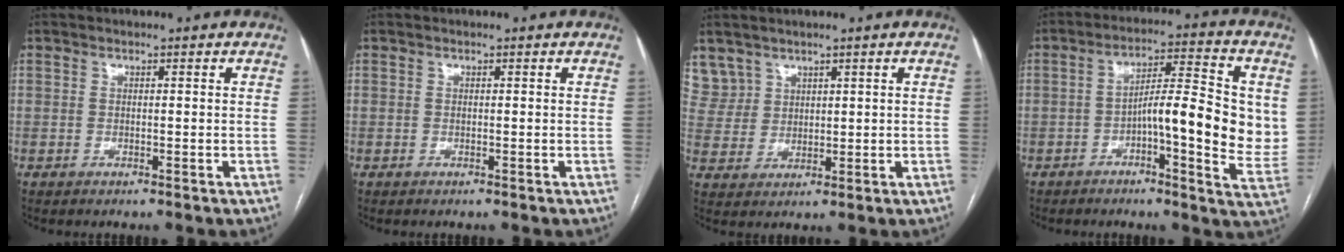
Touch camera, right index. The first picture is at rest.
{"total": 0.0}
{"total": 6.5, "force": [4.4, 4.8, -0.2], "torque": [0.004, 0.013, 0.100]}
{"total": 13.5, "force": [-0.3, 2.9, 13.2], "torque": [-0.185, 0.017, -0.007]}